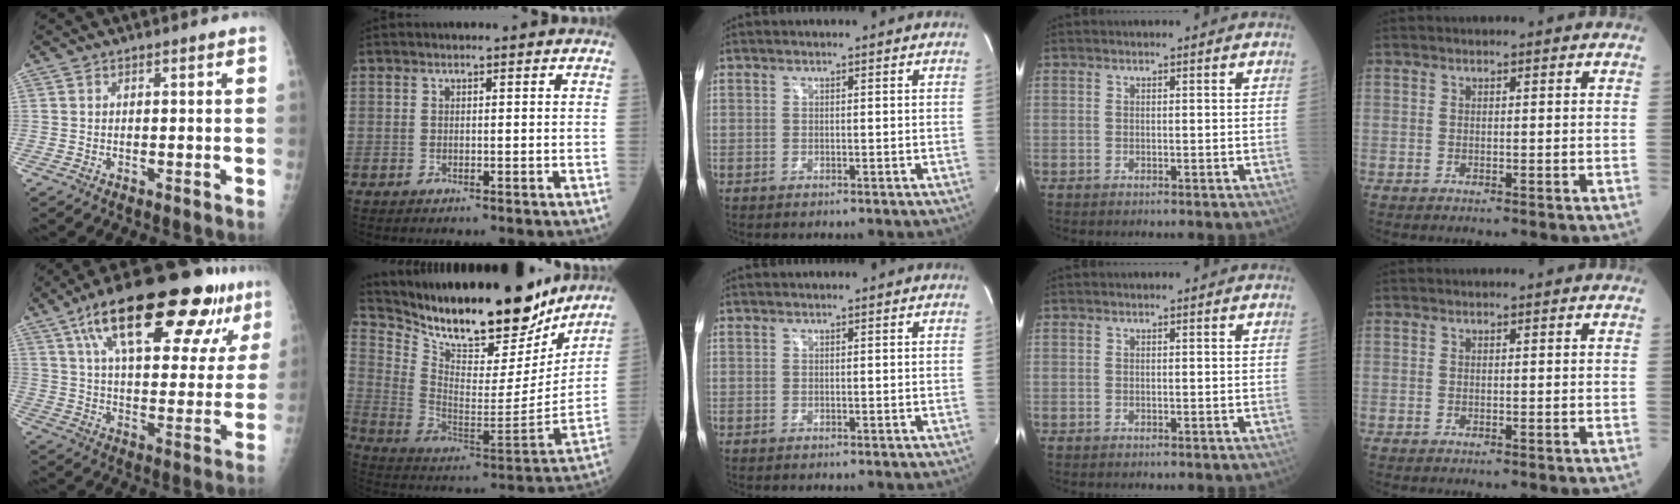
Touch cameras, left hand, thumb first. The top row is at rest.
{"thumb": {"total": 28.7, "force": [15.9, 10.1, 21.7], "torque": [-0.307, -0.006, 0.248]}, "index": {"total": 24.6, "force": [21.2, 5.8, 10.9], "torque": [-0.197, -0.026, 0.331]}}